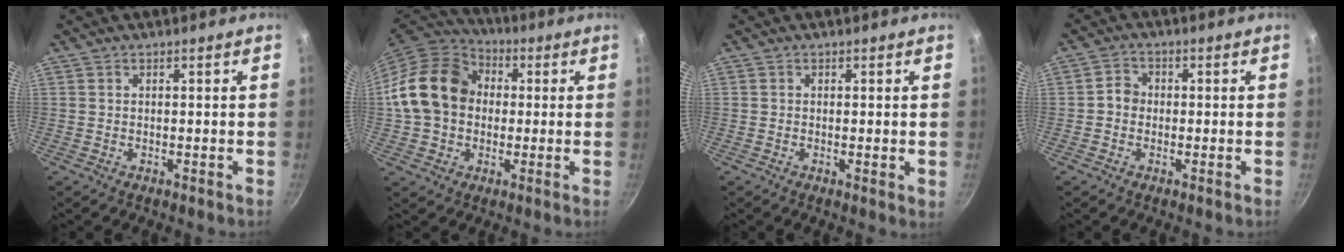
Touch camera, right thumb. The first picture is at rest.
{"total": 16.9, "force": [1.4, 13.4, 10.1], "torque": [-0.162, 0.035, 0.013]}
{"total": 1.1, "force": [0.0, 0.4, 1.1], "torque": [-0.016, -0.004, -0.003]}
{"total": 3.0, "force": [-0.5, 2.7, 1.3], "torque": [-0.008, 0.014, -0.016]}